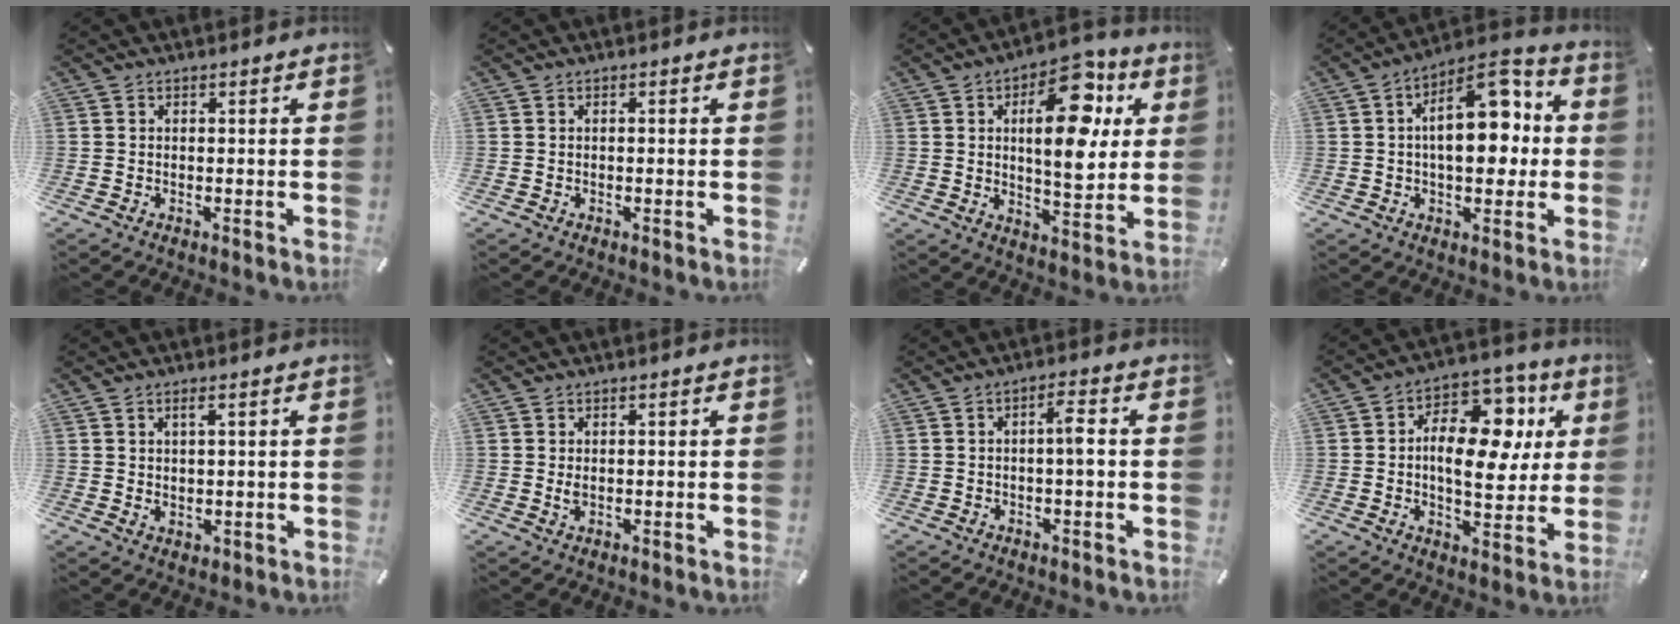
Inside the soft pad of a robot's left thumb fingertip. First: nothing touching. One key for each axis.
{"total": 0.5, "fx": -0.1, "fy": 0.1, "fz": 0.5, "tx": -0.009, "ty": -0.001, "tz": -0.002}
{"total": 17.6, "fx": 5.9, "fy": 8.5, "fz": 14.2, "tx": -0.191, "ty": -0.015, "tz": 0.093}
{"total": 15.6, "fx": 2.1, "fy": 8.7, "fz": 12.8, "tx": -0.174, "ty": -0.010, "tz": 0.033}
{"total": 2.4, "fx": 1.0, "fy": 1.4, "fz": 1.7, "tx": -0.027, "ty": 0.001, "tz": 0.013}
{"total": 1.5, "fx": 0.0, "fy": 0.8, "fz": 1.3, "tx": -0.034, "ty": 0.000, "tz": -0.004}
{"total": 4.6, "fx": -0.3, "fy": 1.3, "fz": 4.4, "tx": -0.071, "ty": 0.009, "tz": -0.010}
{"total": 17.1, "fx": 4.2, "fy": 10.7, "fz": 12.7, "tx": -0.184, "ty": -0.024, "tz": 0.073}